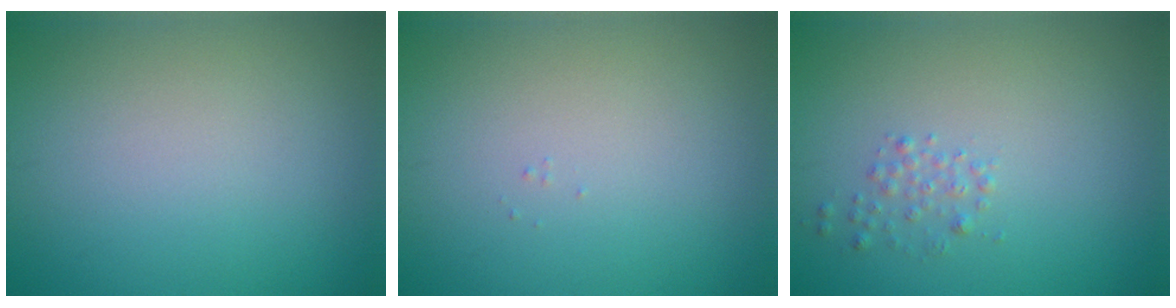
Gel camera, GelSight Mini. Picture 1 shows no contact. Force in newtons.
{"total": 0.0}
{"total": 1.1, "press": 1.1, "slide": 0.0}